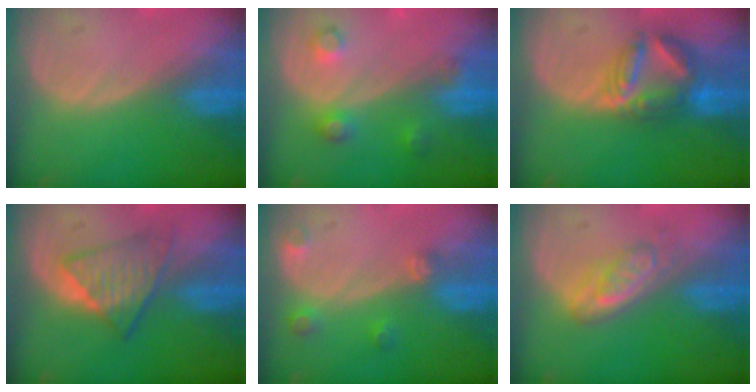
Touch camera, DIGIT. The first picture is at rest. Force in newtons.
{"total": 3.6, "press": 3.5, "slide": 0.1}
{"total": 6.8, "press": 6.6, "slide": 1.7}
{"total": 6.0, "press": 5.6, "slide": 1.9}
{"total": 2.7, "press": 2.6, "slide": 0.4}
{"total": 4.6, "press": 4.4, "slide": 1.3}